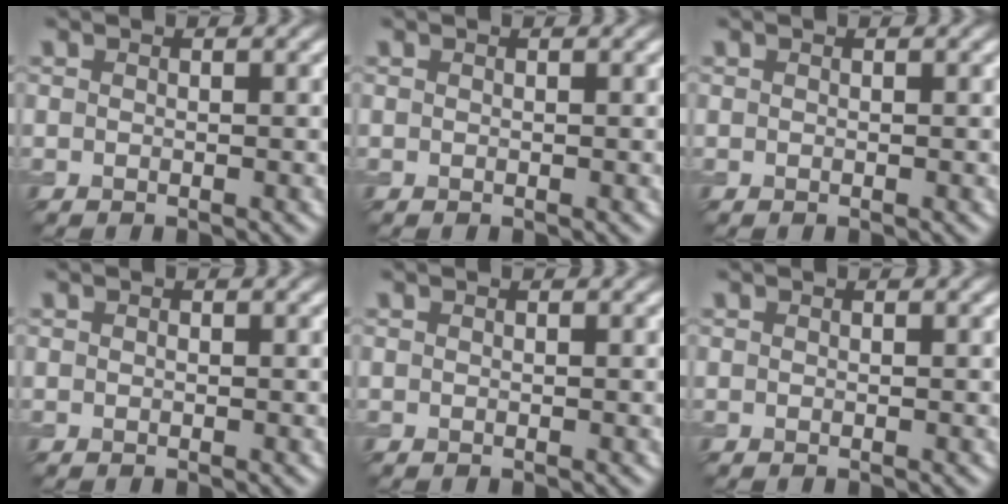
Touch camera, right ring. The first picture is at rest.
{"total": 0.0}
{"total": 0.0}
{"total": 0.0}
{"total": 0.0}
{"total": 0.0}